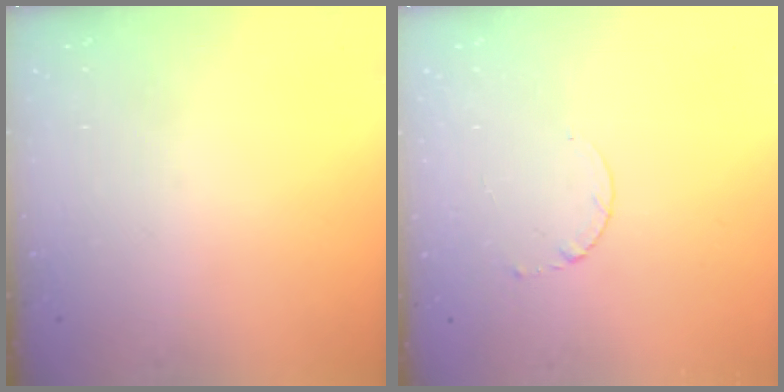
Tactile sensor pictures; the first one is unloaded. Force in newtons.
{"total": 2.6, "press": 2.6, "slide": 0.3}